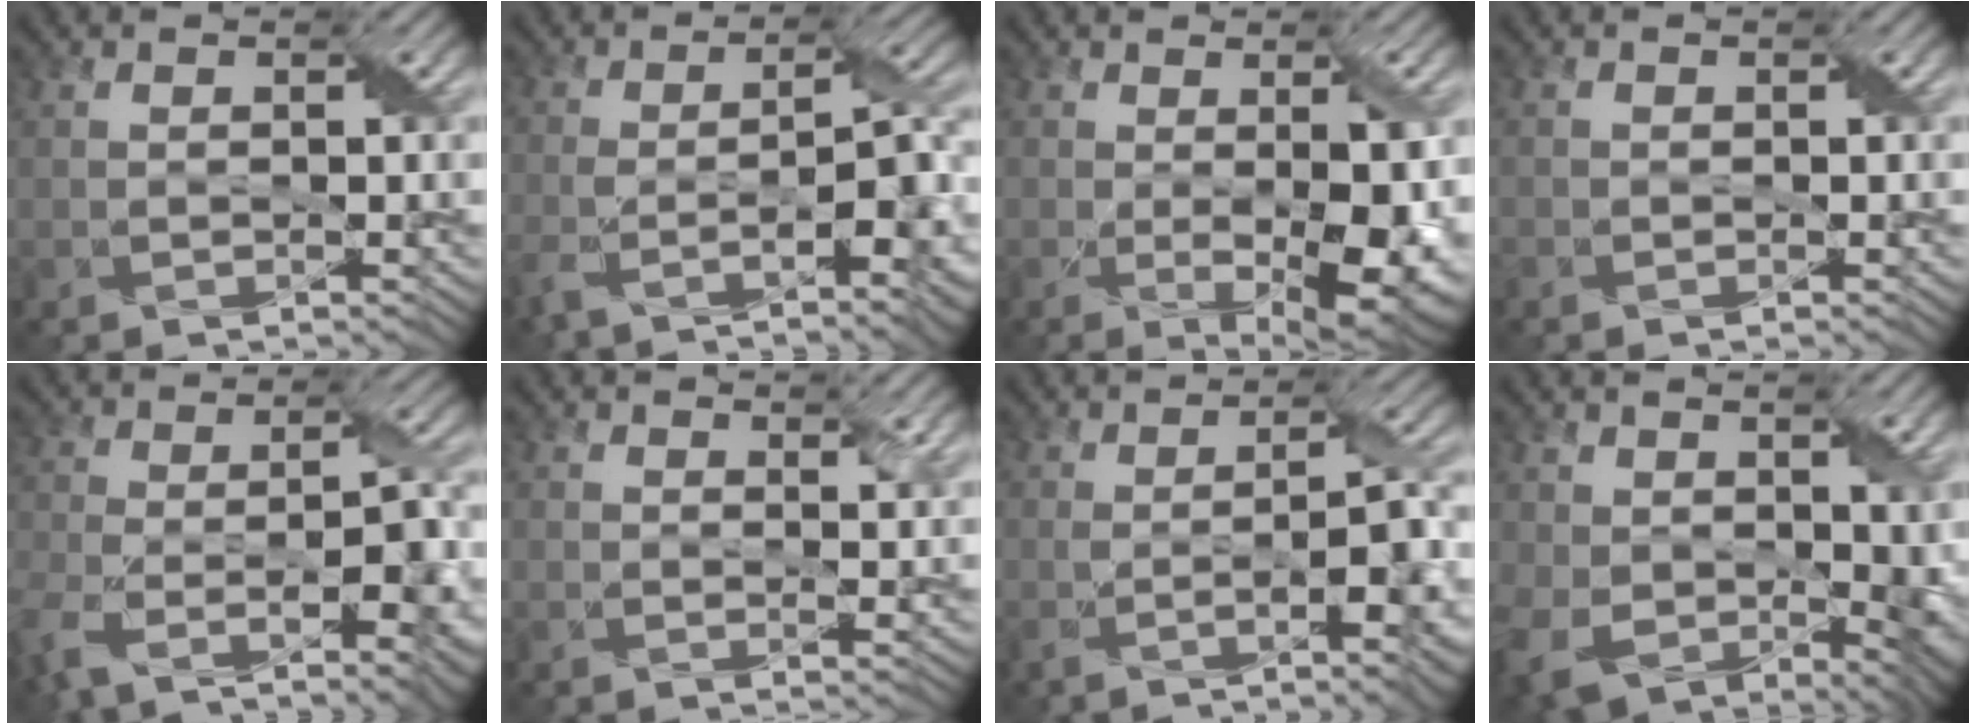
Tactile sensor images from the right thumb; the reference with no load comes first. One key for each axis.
{"total": 11.7, "fx": -6.2, "fy": 2.8, "fz": 9.5, "tx": -0.162, "ty": -0.008, "tz": -0.109}
{"total": 9.0, "fx": -1.1, "fy": 3.5, "fz": 8.2, "tx": -0.130, "ty": -0.023, "tz": 0.001}
{"total": 0.7, "fx": -0.5, "fy": 0.4, "fz": 0.2, "tx": -0.007, "ty": 0.000, "tz": -0.009}
{"total": 13.0, "fx": -7.6, "fy": 4.2, "fz": 9.7, "tx": -0.189, "ty": -0.014, "tz": -0.138}
{"total": 2.1, "fx": 1.3, "fy": 0.7, "fz": 1.4, "tx": -0.026, "ty": -0.006, "tz": 0.024}
{"total": 7.8, "fx": -2.7, "fy": 1.5, "fz": 7.1, "tx": -0.116, "ty": -0.006, "tz": -0.049}
{"total": 12.7, "fx": 0.1, "fy": 9.2, "fz": 8.8, "tx": -0.211, "ty": -0.057, "tz": 0.038}